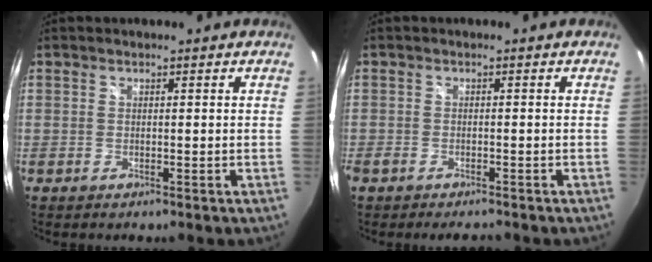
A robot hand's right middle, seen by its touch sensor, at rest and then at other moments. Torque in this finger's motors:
{"motor_torque": [0.40, -0.39, 0.02, 0.02]}